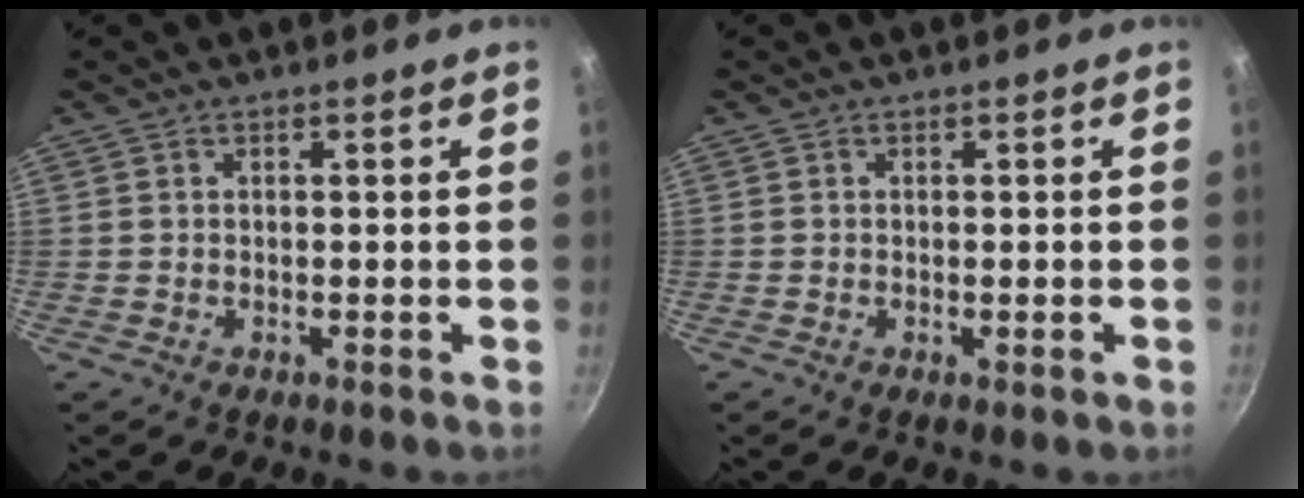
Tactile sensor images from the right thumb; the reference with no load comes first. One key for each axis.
{"total": 0.8, "fx": -0.2, "fy": 0.1, "fz": 0.8, "tx": -0.012, "ty": -0.001, "tz": -0.003}